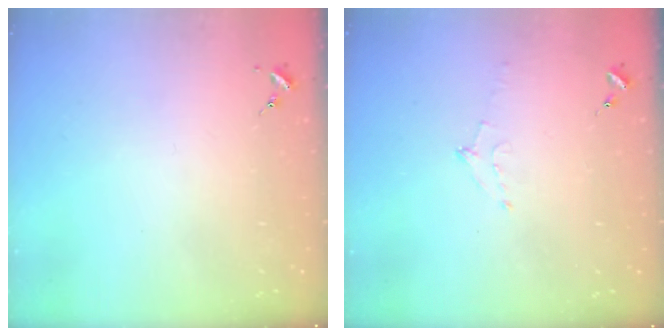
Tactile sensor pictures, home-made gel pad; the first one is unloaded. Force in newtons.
{"total": 6.8, "press": 6.7, "slide": 1.0}